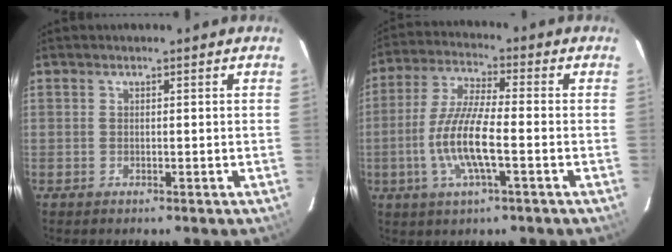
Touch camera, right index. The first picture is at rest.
{"total": 11.5, "force": [-3.0, 2.1, 10.9], "torque": [-0.227, -0.003, -0.060]}